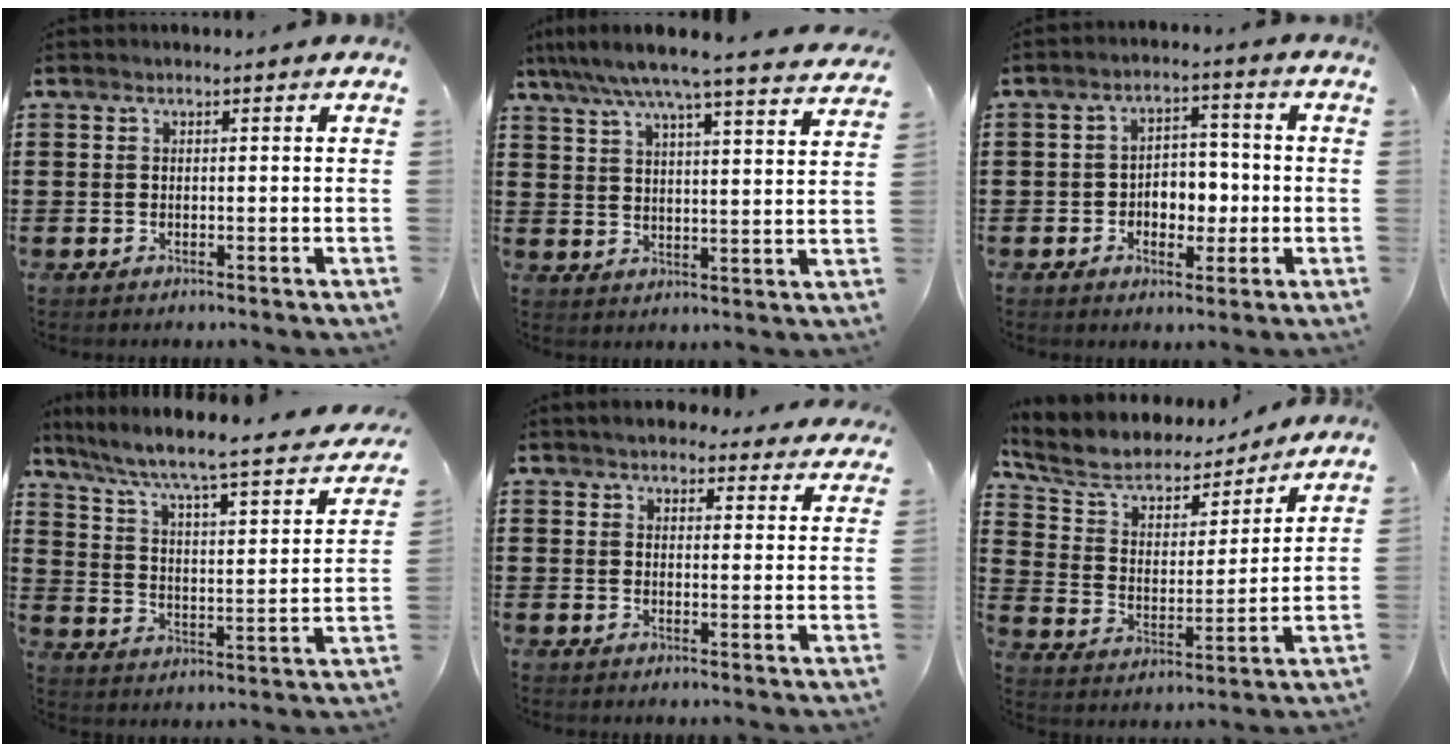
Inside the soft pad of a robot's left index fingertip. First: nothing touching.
{"total": 6.4, "force": [5.7, -0.5, 2.9], "torque": [-0.079, -0.038, 0.095]}
{"total": 4.6, "force": [-1.0, 3.5, 2.8], "torque": [-0.053, 0.006, -0.026]}
{"total": 5.5, "force": [4.1, 0.4, 3.7], "torque": [-0.092, -0.039, 0.055]}
{"total": 4.1, "force": [3.8, 1.0, 1.1], "torque": [-0.024, -0.012, 0.070]}
{"total": 6.8, "force": [5.6, 2.8, 2.7], "torque": [-0.085, -0.032, 0.093]}